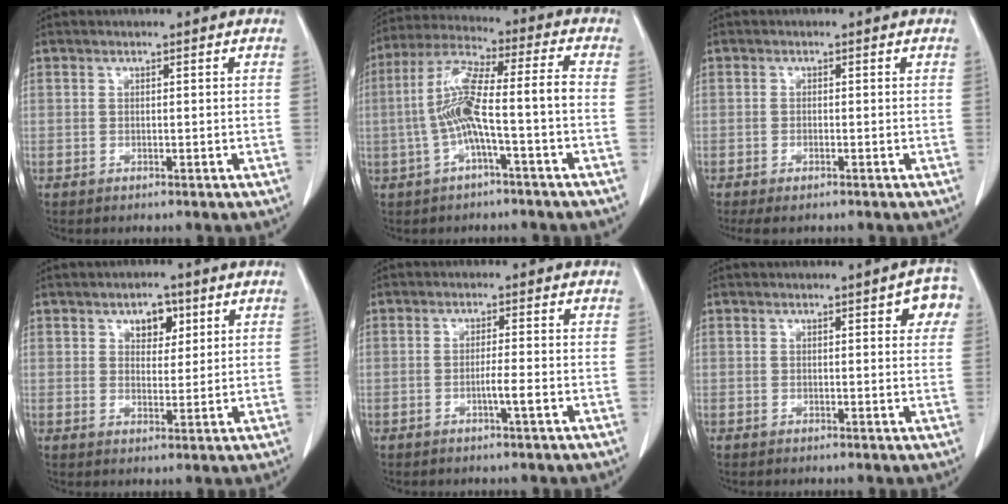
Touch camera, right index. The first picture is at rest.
{"total": 10.5, "force": [-2.2, 0.9, 10.2], "torque": [-0.211, 0.031, -0.044]}
{"total": 2.4, "force": [-1.7, 0.5, 1.6], "torque": [-0.025, -0.006, -0.027]}
{"total": 4.2, "force": [2.2, 2.5, 2.6], "torque": [-0.033, 0.004, 0.034]}
{"total": 2.6, "force": [-1.0, -0.3, 2.4], "torque": [-0.043, -0.002, -0.018]}
{"total": 4.6, "force": [2.1, 1.4, 3.9], "torque": [-0.031, 0.006, 0.015]}